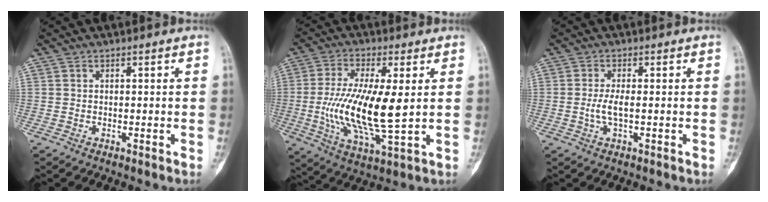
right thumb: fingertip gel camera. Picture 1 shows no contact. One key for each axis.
{"total": 15.7, "fx": 0.3, "fy": 4.6, "fz": 15.0, "tx": -0.306, "ty": -0.016, "tz": 0.011}
{"total": 3.1, "fx": -0.3, "fy": 0.9, "fz": 3.0, "tx": -0.071, "ty": -0.002, "tz": -0.007}